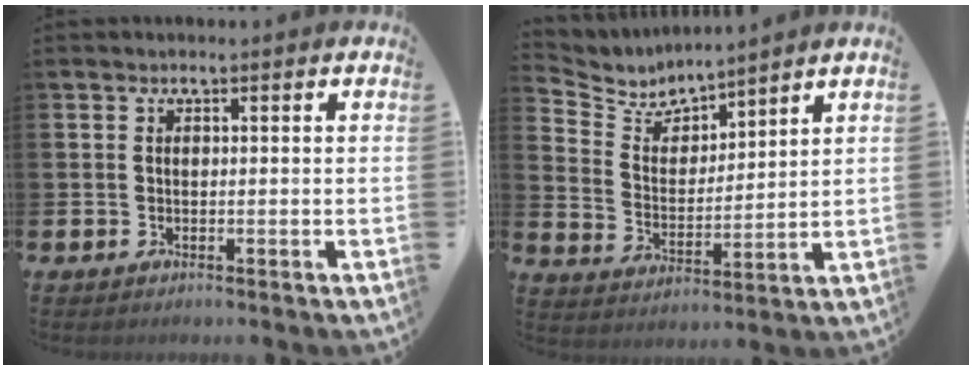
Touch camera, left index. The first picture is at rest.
{"total": 5.0, "force": [4.8, 1.4, 0.5], "torque": [-0.039, -0.038, 0.079]}